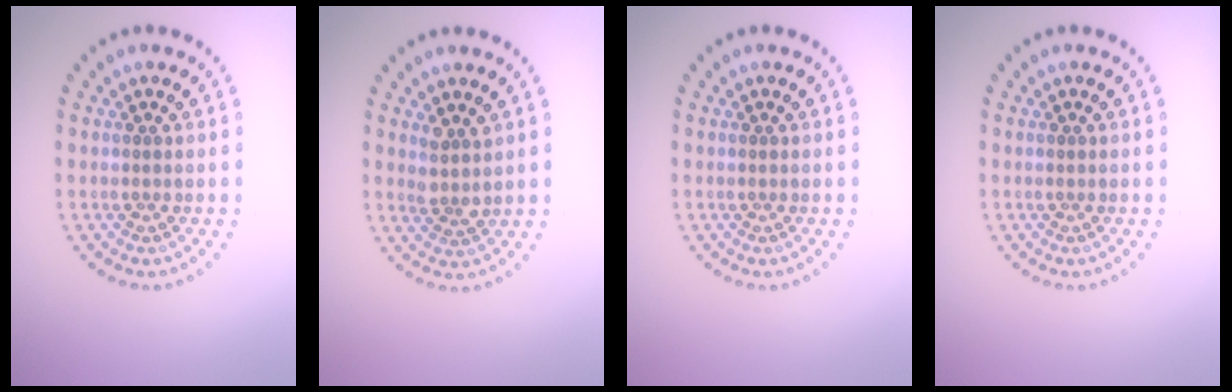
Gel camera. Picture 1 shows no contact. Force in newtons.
{"total": 1.9, "press": 1.5, "slide": 1.2}
{"total": 0.0}
{"total": 0.0}